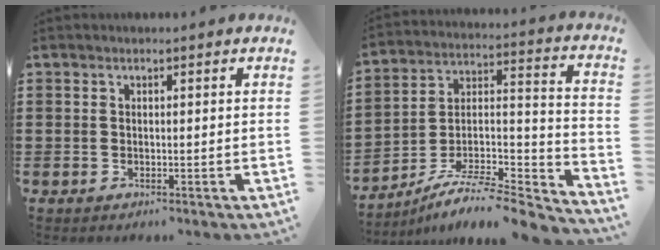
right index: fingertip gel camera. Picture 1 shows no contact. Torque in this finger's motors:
{"motor_torque": [0.52, 0.88, 0.06, -0.01]}